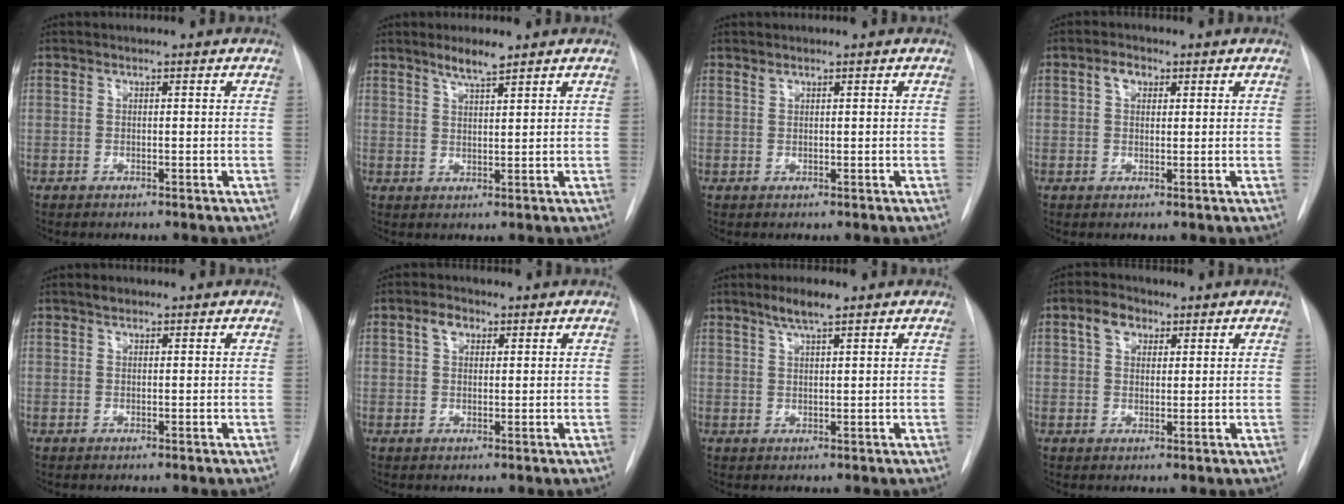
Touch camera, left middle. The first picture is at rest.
{"total": 3.4, "force": [2.7, 0.1, 2.0], "torque": [-0.041, -0.001, 0.051]}
{"total": 0.5, "force": [0.5, 0.0, 0.1], "torque": [-0.005, 0.002, 0.012]}
{"total": 2.5, "force": [1.1, 1.6, 1.5], "torque": [-0.030, 0.010, 0.019]}
{"total": 0.9, "force": [0.7, 0.4, 0.3], "torque": [-0.008, 0.005, 0.011]}
{"total": 2.7, "force": [1.3, 1.7, 1.6], "torque": [-0.033, 0.012, 0.023]}
{"total": 3.6, "force": [2.5, 0.2, 2.6], "torque": [-0.052, 0.002, 0.047]}
{"total": 4.1, "force": [2.1, 2.8, 2.2], "torque": [-0.044, 0.017, 0.038]}